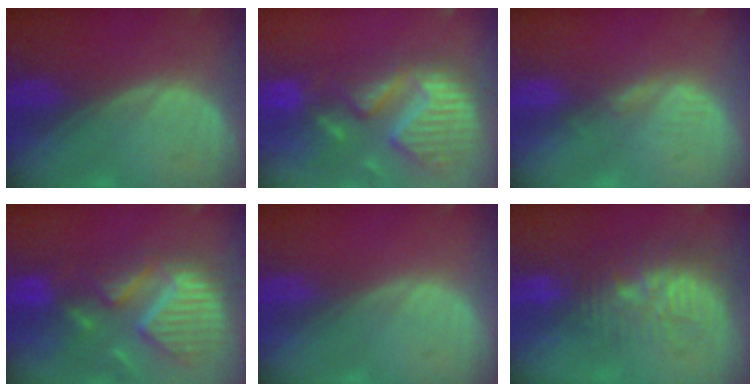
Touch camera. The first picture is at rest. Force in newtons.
{"total": 14.0, "press": 11.8, "slide": 7.6}
{"total": 1.6, "press": 1.6, "slide": 0.2}
{"total": 12.9, "press": 10.9, "slide": 7.0}
{"total": 0.0}
{"total": 9.2, "press": 8.5, "slide": 3.4}